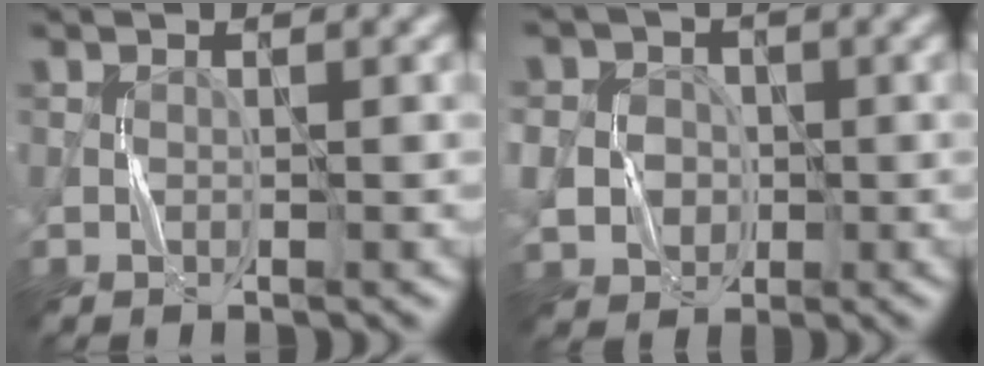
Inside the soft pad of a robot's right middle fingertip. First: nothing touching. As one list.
[{"total": 5.0, "force": [-0.3, 4.6, 1.9], "torque": [-0.029, 0.005, -0.023]}]